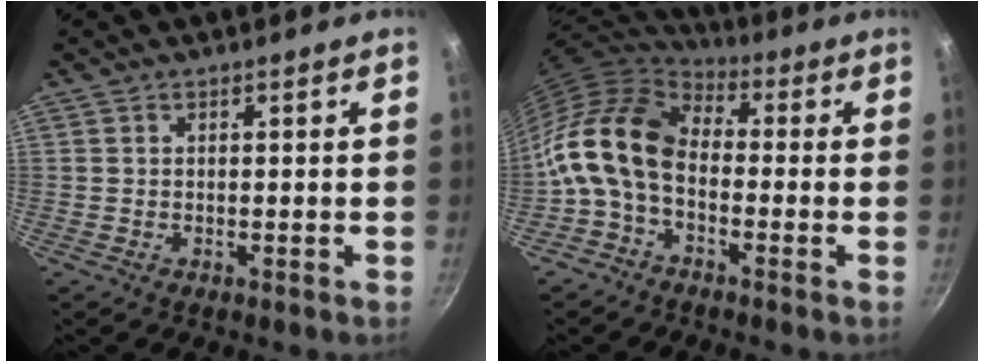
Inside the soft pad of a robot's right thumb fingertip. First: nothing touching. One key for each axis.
{"total": 14.1, "fx": -2.0, "fy": 9.1, "fz": 10.5, "tx": -0.185, "ty": 0.033, "tz": -0.060}